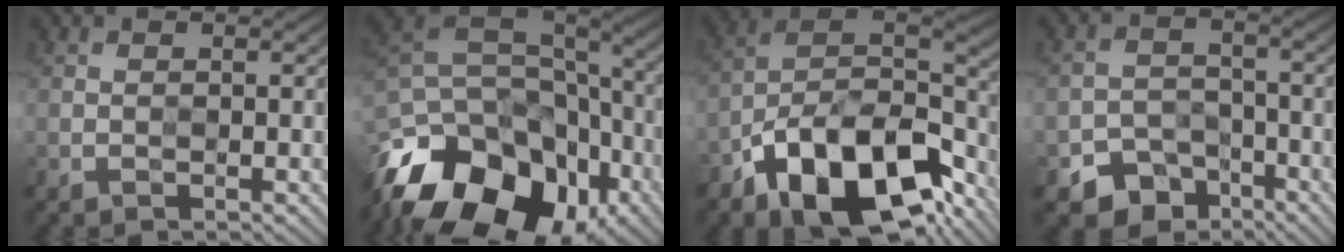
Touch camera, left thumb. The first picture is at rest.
{"total": 20.0, "force": [-11.2, 12.1, 11.3], "torque": [-0.266, -0.013, -0.170]}
{"total": 17.4, "force": [-9.7, 8.1, 11.9], "torque": [-0.218, -0.026, -0.162]}
{"total": 6.4, "force": [-4.4, 4.2, 2.1], "torque": [-0.032, -0.009, -0.074]}